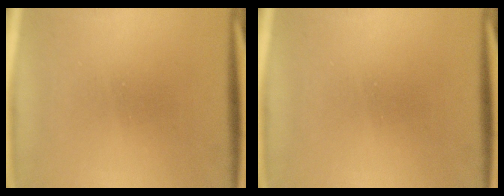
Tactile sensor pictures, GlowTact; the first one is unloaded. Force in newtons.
{"total": 0.0}